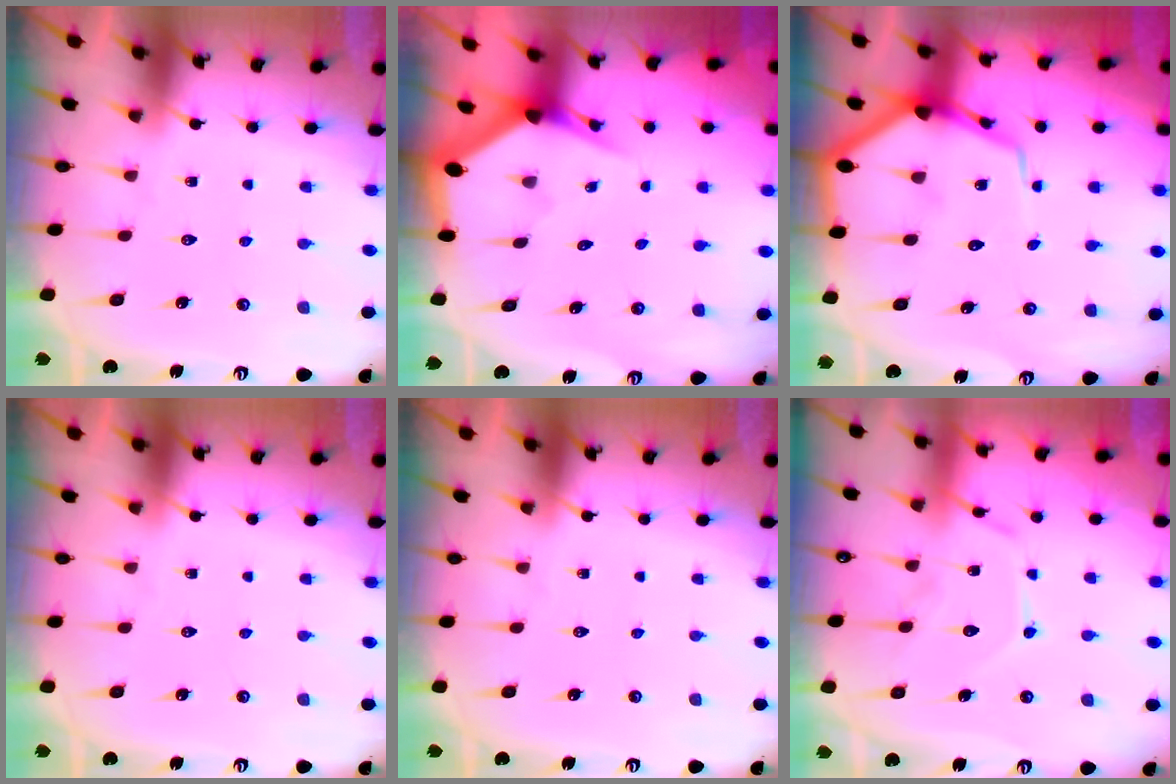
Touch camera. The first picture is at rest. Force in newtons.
{"total": 2.7, "press": 2.7, "slide": 0.2}
{"total": 9.8, "press": 9.8, "slide": 1.0}
{"total": 0.0}
{"total": 0.0}
{"total": 12.4, "press": 12.4, "slide": 1.1}